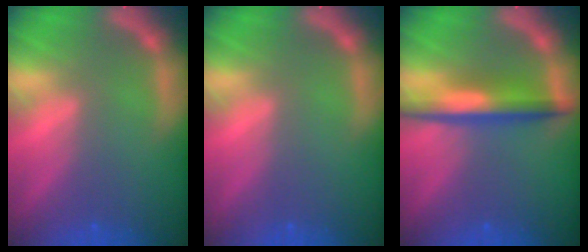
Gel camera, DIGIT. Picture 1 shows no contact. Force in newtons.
{"total": 0.0}
{"total": 5.0}